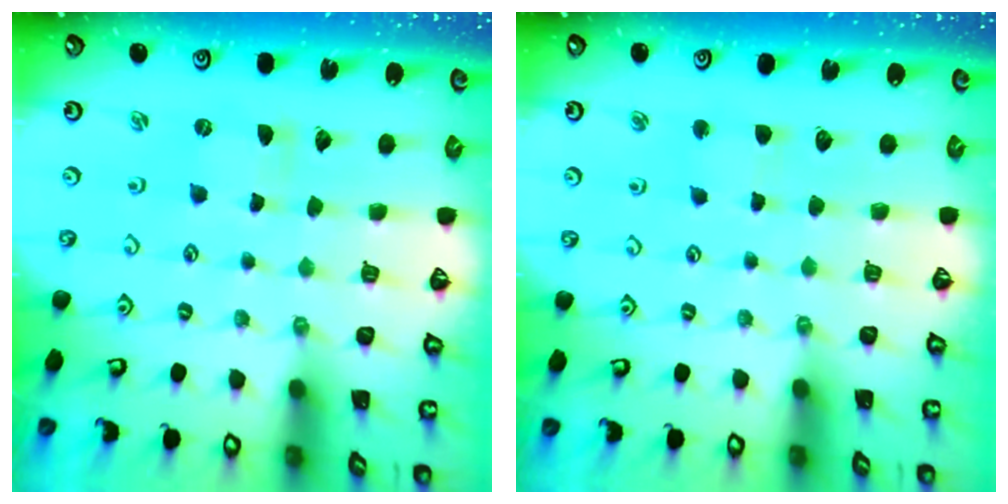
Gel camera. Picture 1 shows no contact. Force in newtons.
{"total": 2.8, "press": 2.8, "slide": 0.3}